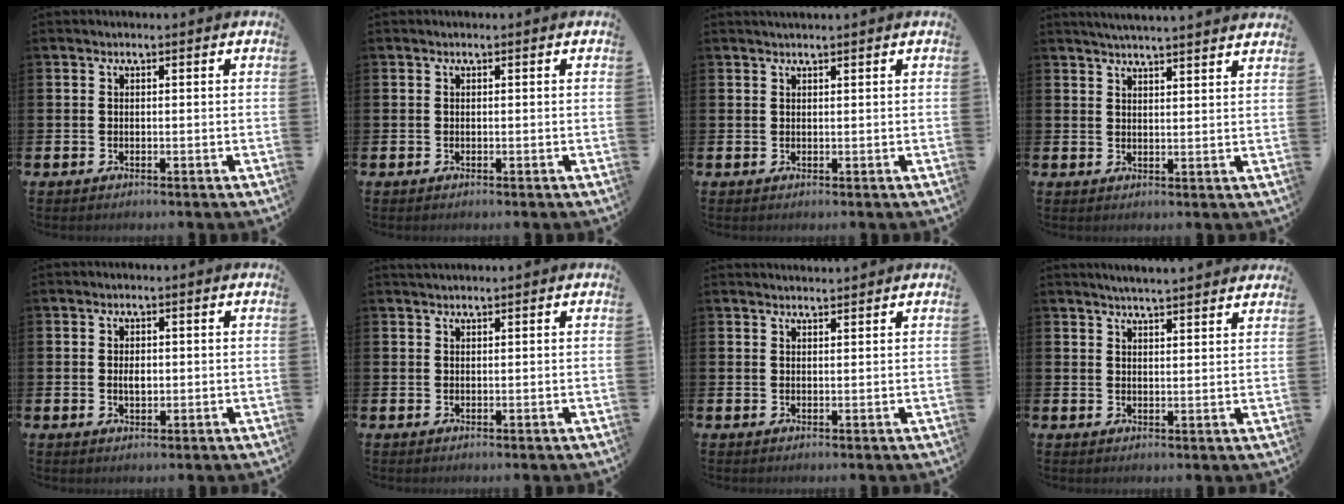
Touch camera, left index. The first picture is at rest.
{"total": 0.0}
{"total": 0.9, "force": [0.8, -0.1, 0.2], "torque": [0.001, -0.001, 0.015]}
{"total": 3.8, "force": [3.7, -0.7, 0.2], "torque": [-0.008, -0.020, 0.066]}
{"total": 1.8, "force": [0.1, 1.1, 1.5], "torque": [-0.015, 0.000, -0.003]}
{"total": 0.9, "force": [0.9, 0.0, 0.2], "torque": [-0.001, 0.001, 0.015]}
{"total": 1.6, "force": [1.6, 0.1, 0.1], "torque": [0.007, -0.009, 0.026]}
{"total": 3.9, "force": [3.9, -0.5, 0.5], "torque": [-0.014, -0.018, 0.069]}